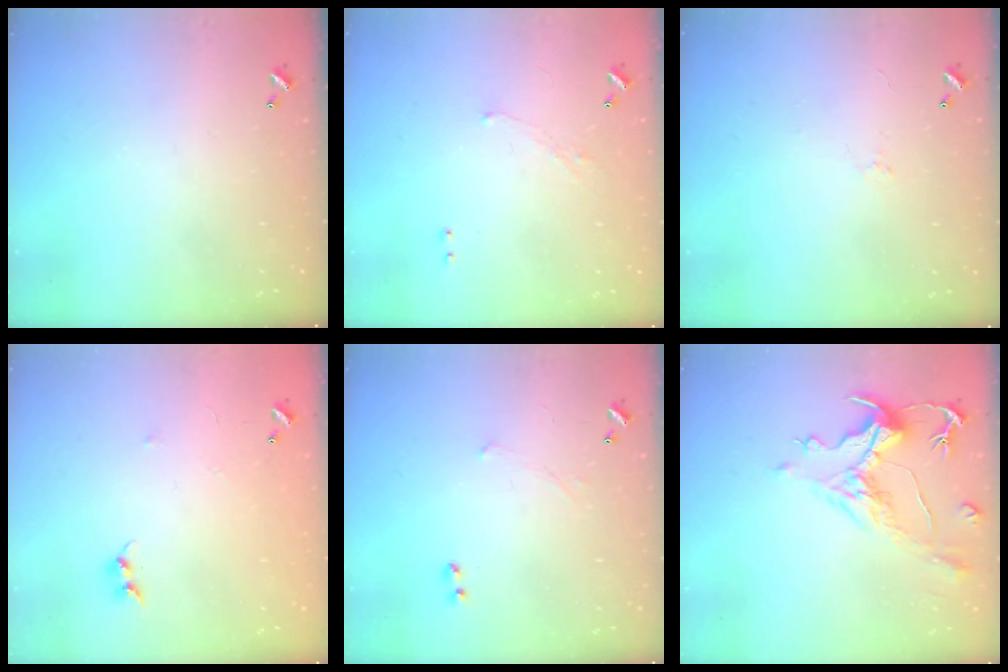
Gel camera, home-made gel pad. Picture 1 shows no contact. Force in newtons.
{"total": 0.8, "press": 0.6, "slide": 0.5}
{"total": 0.5, "press": 0.1, "slide": 0.5}
{"total": 6.4, "press": 6.3, "slide": 0.6}
{"total": 1.7, "press": 1.7, "slide": 0.4}
{"total": 1.4, "press": 0.2, "slide": 1.4}